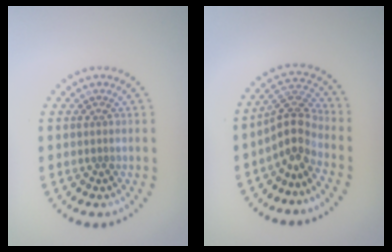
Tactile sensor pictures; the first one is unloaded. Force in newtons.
{"total": 3.5, "press": 2.7, "slide": 2.2}